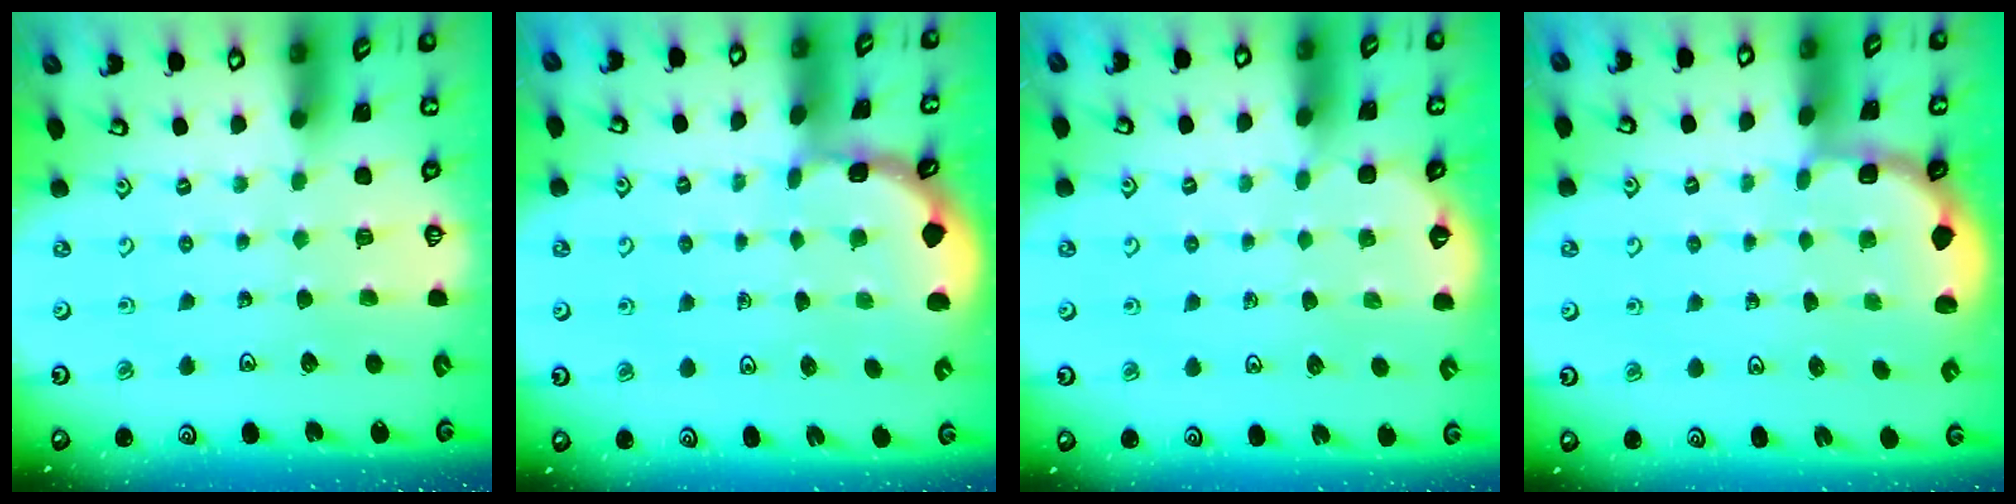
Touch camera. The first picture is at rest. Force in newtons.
{"total": 1.5, "press": 1.5, "slide": 0.2}
{"total": 1.6, "press": 1.5, "slide": 0.5}
{"total": 1.9, "press": 1.7, "slide": 0.8}